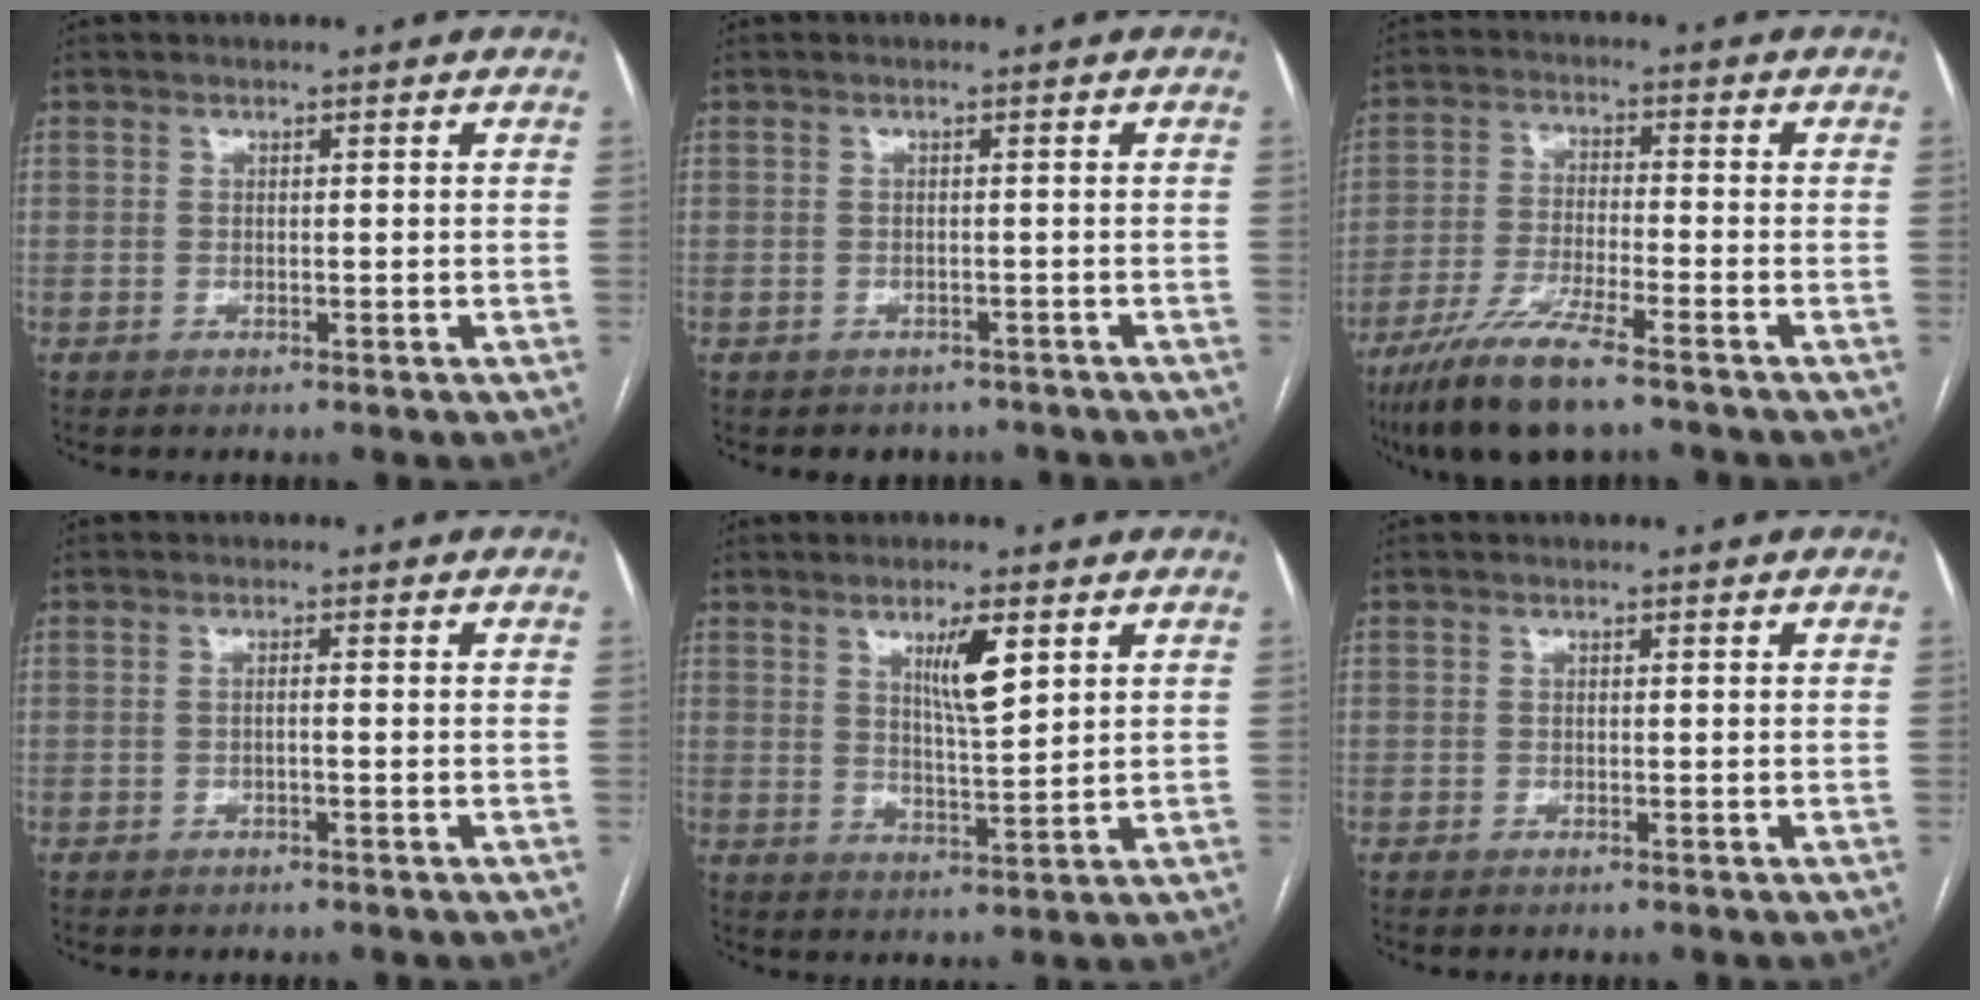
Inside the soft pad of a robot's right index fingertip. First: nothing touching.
{"total": 3.5, "force": [-2.8, 2.0, 0.1], "torque": [-0.002, 0.007, -0.036]}
{"total": 10.8, "force": [-7.6, 1.2, 7.5], "torque": [-0.150, -0.028, -0.141]}
{"total": 0.9, "force": [-0.3, -0.1, 0.8], "torque": [-0.012, 0.002, -0.005]}
{"total": 6.1, "force": [2.8, 0.8, 5.4], "torque": [-0.093, -0.006, 0.050]}
{"total": 0.0}